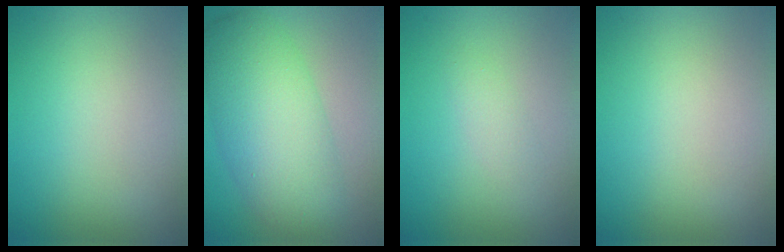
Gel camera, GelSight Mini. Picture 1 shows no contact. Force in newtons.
{"total": 7.8, "press": 7.8, "slide": 0.1}
{"total": 1.0, "press": 1.0, "slide": 0.1}
{"total": 0.0}